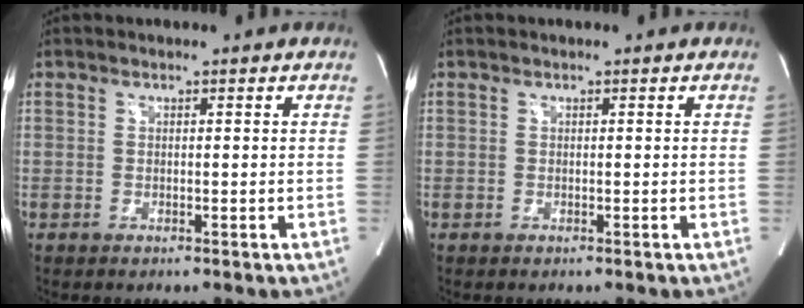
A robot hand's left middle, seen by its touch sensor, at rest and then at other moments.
{"total": 0.0}